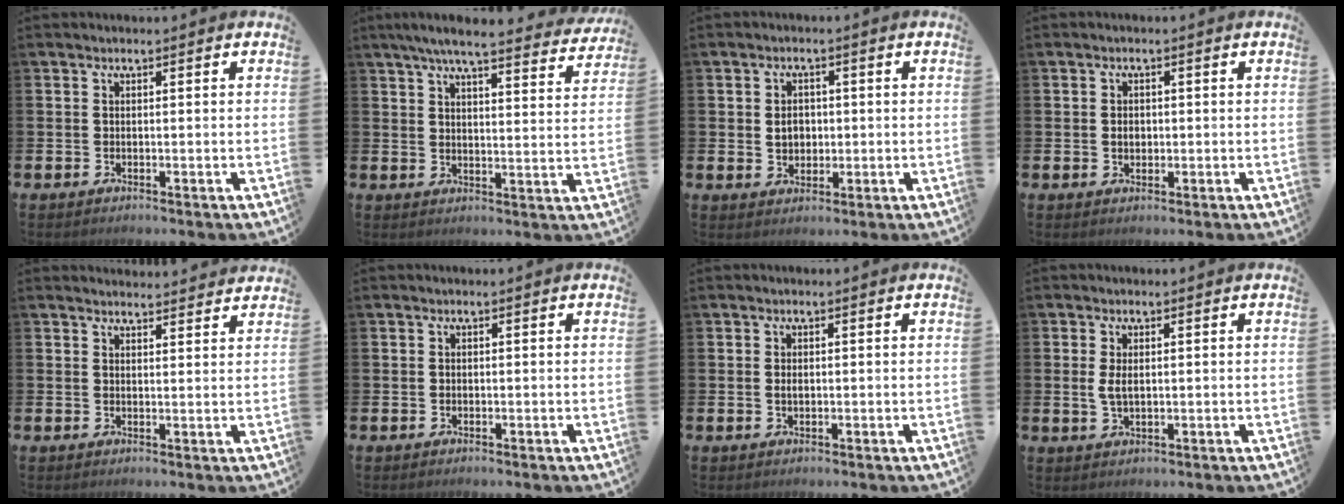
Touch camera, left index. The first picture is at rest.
{"total": 6.3, "force": [5.8, 0.5, 2.5], "torque": [-0.055, -0.034, 0.097]}
{"total": 3.1, "force": [0.2, 2.5, 1.8], "torque": [-0.017, 0.003, -0.004]}
{"total": 1.6, "force": [0.1, 1.3, 1.0], "torque": [-0.005, 0.003, -0.004]}
{"total": 2.9, "force": [2.8, 0.4, -0.1], "torque": [0.009, -0.020, 0.049]}
{"total": 0.0}
{"total": 0.8, "force": [0.0, 0.5, 0.6], "torque": [-0.007, 0.001, -0.002]}
{"total": 2.4, "force": [0.4, 1.2, 2.0], "torque": [-0.034, 0.003, 0.005]}